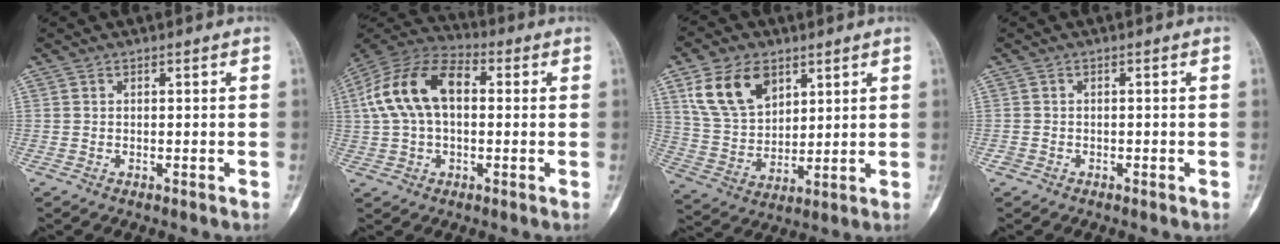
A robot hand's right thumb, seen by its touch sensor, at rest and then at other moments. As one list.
[{"total": 15.4, "force": [2.1, 9.5, 11.9], "torque": [-0.228, 0.040, 0.029]}, {"total": 13.1, "force": [6.6, 8.4, 7.7], "torque": [-0.125, -0.021, 0.137]}, {"total": 1.3, "force": [-0.5, 1.2, 0.1], "torque": [0.001, 0.006, -0.011]}]